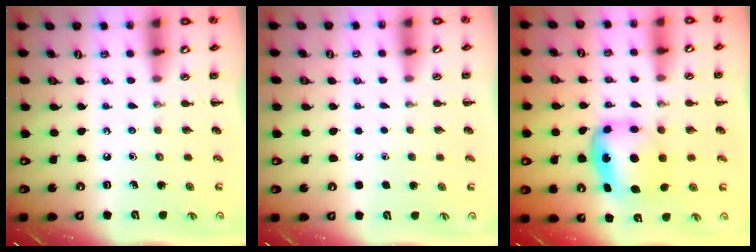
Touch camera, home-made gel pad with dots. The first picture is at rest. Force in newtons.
{"total": 1.7, "press": 1.7, "slide": 0.1}
{"total": 5.8, "press": 5.7, "slide": 1.4}